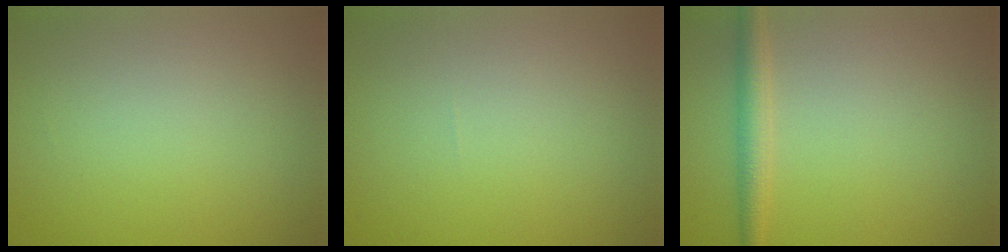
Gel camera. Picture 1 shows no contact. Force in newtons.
{"total": 0.0}
{"total": 2.3, "press": 2.3, "slide": 0.1}